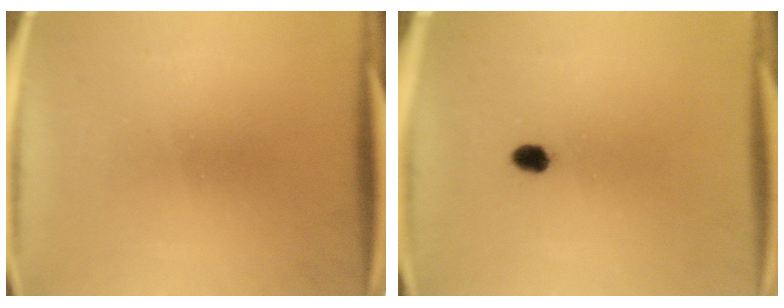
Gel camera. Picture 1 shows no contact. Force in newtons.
{"total": 2.1}